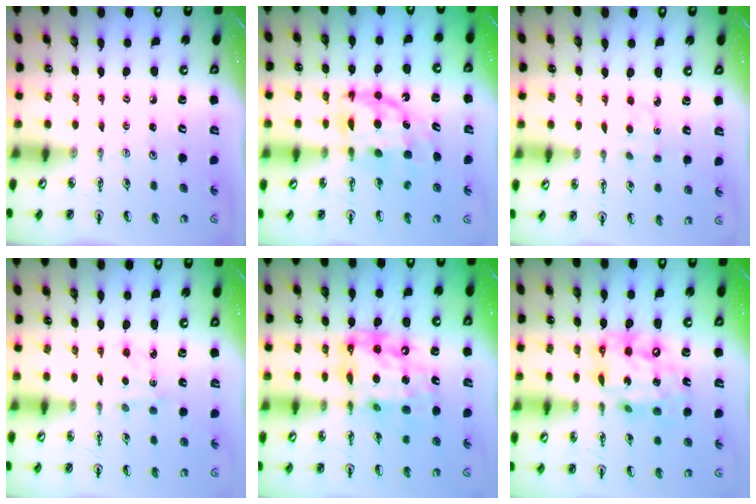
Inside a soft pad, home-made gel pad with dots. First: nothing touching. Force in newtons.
{"total": 11.3, "press": 11.2, "slide": 1.6}
{"total": 2.3, "press": 2.3, "slide": 0.3}
{"total": 4.7, "press": 4.7, "slide": 0.3}
{"total": 16.2, "press": 16.2, "slide": 1.6}
{"total": 16.8, "press": 16.7, "slide": 1.5}